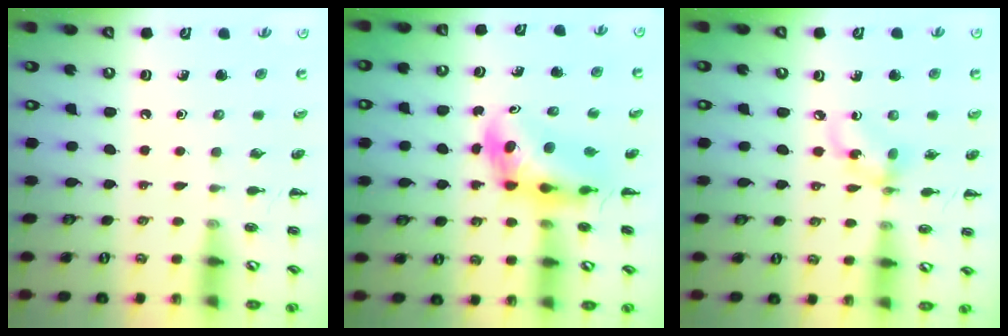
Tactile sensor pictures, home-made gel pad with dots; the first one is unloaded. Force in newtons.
{"total": 4.5, "press": 4.3, "slide": 1.2}
{"total": 7.1, "press": 7.0, "slide": 0.6}